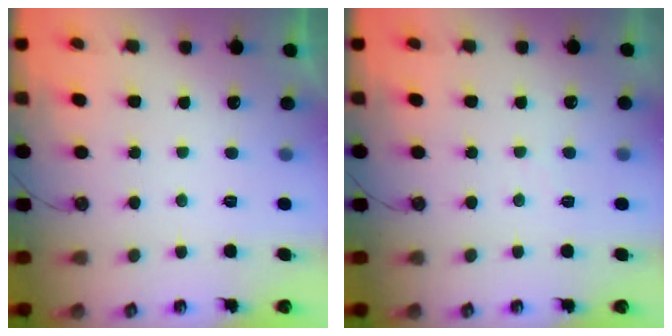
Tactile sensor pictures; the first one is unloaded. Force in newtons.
{"total": 2.5, "press": 2.4, "slide": 0.4}